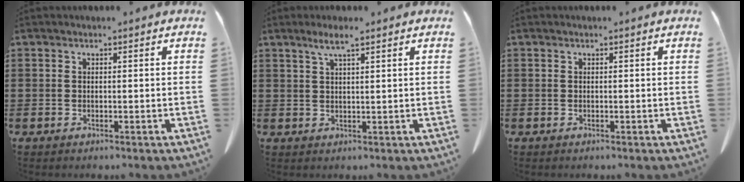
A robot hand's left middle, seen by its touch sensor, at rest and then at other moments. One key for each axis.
{"total": 3.1, "fx": 2.0, "fy": 0.2, "fz": 2.3, "tx": -0.049, "ty": 0.003, "tz": 0.034}
{"total": 0.0}